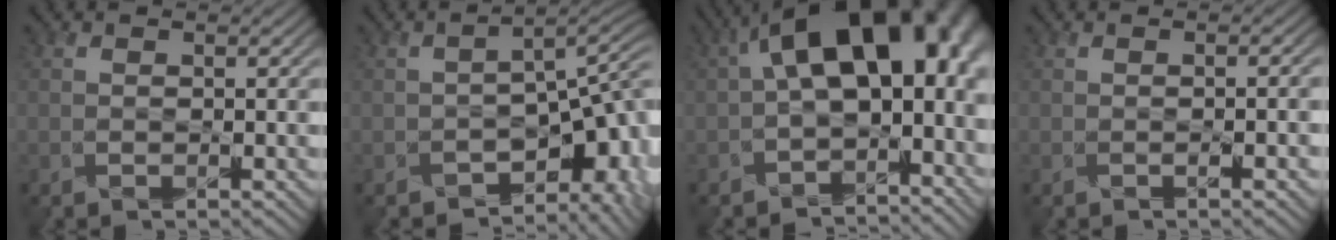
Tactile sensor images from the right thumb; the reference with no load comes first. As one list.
[{"total": 7.7, "force": [-4.6, 3.3, 5.2], "torque": [-0.062, -0.017, -0.058]}, {"total": 16.0, "force": [1.1, 9.2, 13.1], "torque": [-0.188, 0.003, 0.036]}, {"total": 2.2, "force": [-0.4, 0.6, 2.1], "torque": [-0.024, 0.005, -0.011]}]